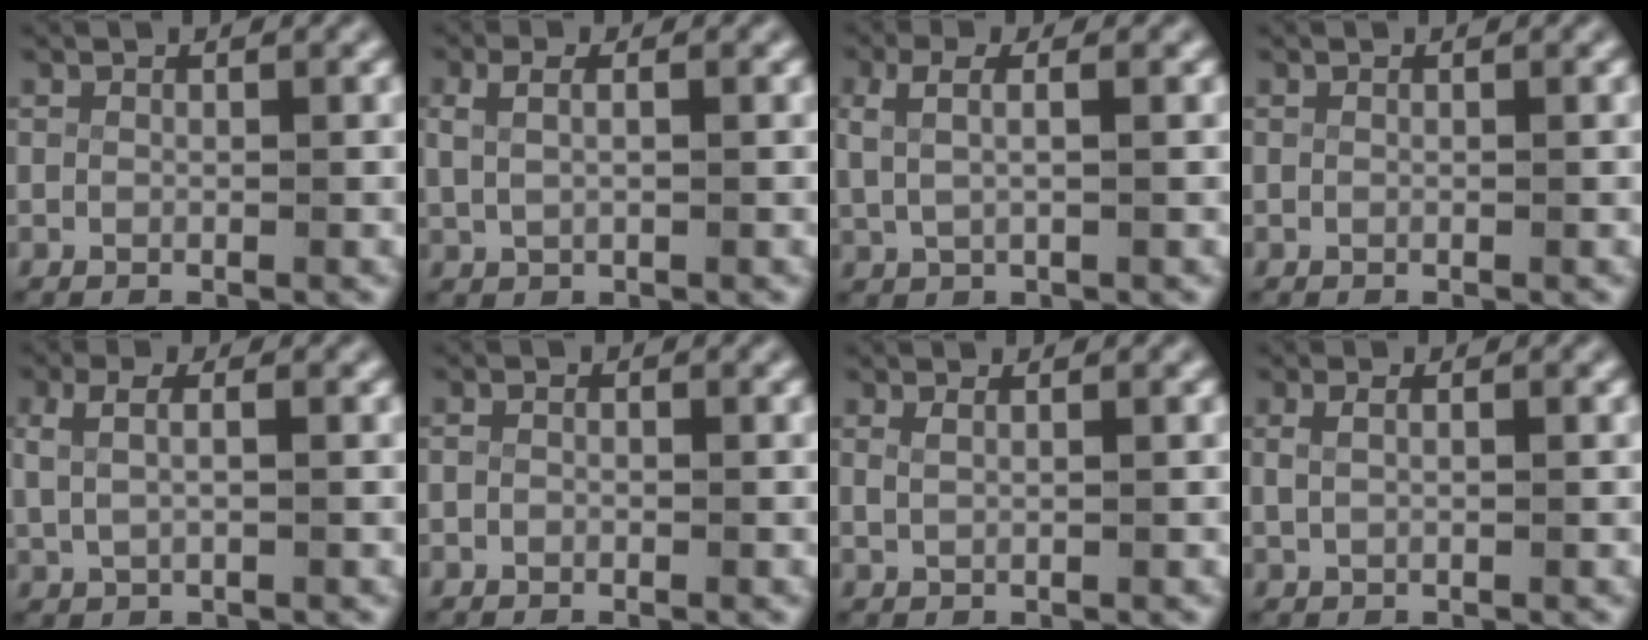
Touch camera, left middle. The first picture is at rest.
{"total": 2.4, "force": [0.5, 1.4, 1.9], "torque": [-0.044, -0.001, 0.014]}
{"total": 3.5, "force": [0.9, 1.9, 2.8], "torque": [-0.064, 0.005, 0.018]}
{"total": 0.0}
{"total": 3.4, "force": [0.8, 2.0, 2.6], "torque": [-0.059, 0.004, 0.015]}
{"total": 0.7, "force": [-0.3, 0.6, 0.3], "torque": [-0.009, -0.003, -0.007]}
{"total": 0.8, "force": [0.4, 0.1, 0.7], "torque": [-0.019, -0.005, 0.014]}
{"total": 1.3, "force": [0.2, 0.6, 1.1], "torque": [-0.031, -0.003, 0.008]}